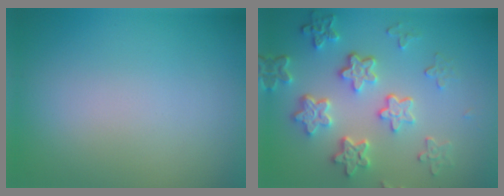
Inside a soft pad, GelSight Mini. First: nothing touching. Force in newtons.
{"total": 5.8, "press": 4.3, "slide": 3.8}